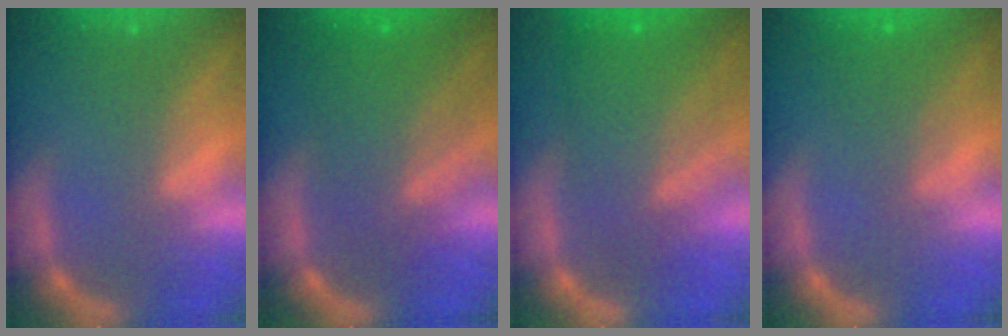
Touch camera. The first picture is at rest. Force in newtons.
{"total": 7.5}
{"total": 8.1}
{"total": 2.9}